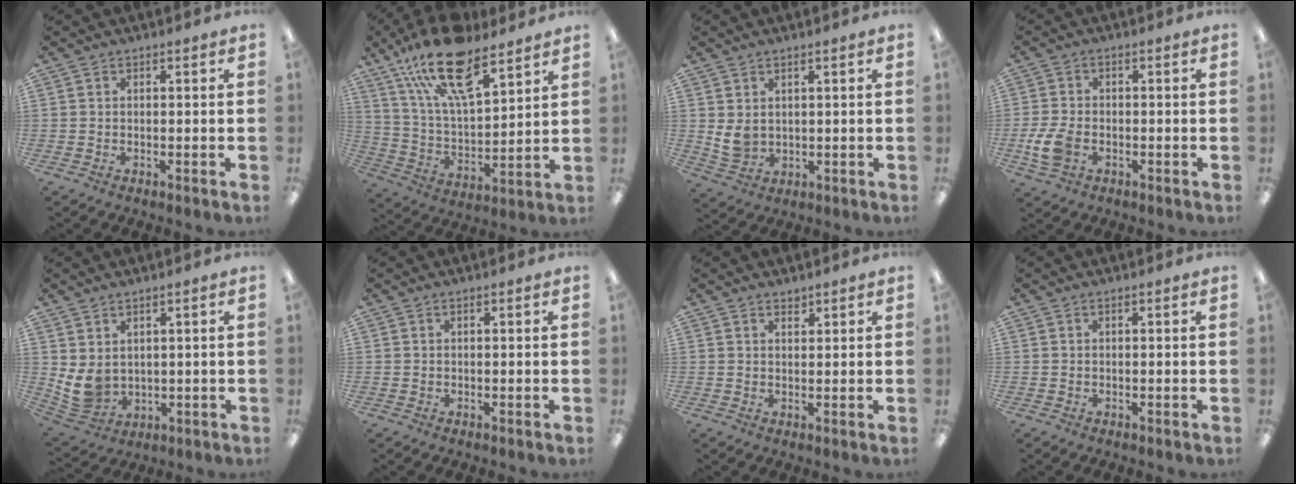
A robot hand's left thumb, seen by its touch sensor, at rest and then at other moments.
{"total": 20.8, "force": [13.4, 8.2, 13.6], "torque": [-0.235, -0.065, 0.234]}
{"total": 4.4, "force": [2.1, 3.1, 2.4], "torque": [-0.048, -0.008, 0.039]}
{"total": 6.8, "force": [-2.1, 4.3, 4.8], "torque": [-0.114, 0.002, -0.040]}
{"total": 6.6, "force": [2.4, 4.8, 3.8], "torque": [-0.102, -0.013, 0.049]}
{"total": 0.0}
{"total": 1.5, "force": [1.4, 0.5, 0.3], "torque": [0.002, -0.005, 0.025]}
{"total": 0.0}